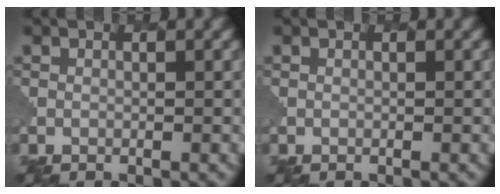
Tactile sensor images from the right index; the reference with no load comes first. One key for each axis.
{"total": 0.0}